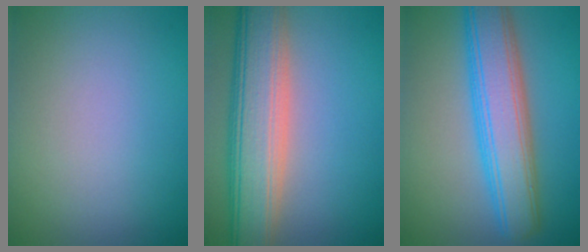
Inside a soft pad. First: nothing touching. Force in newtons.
{"total": 8.9, "press": 8.9, "slide": 0.8}
{"total": 7.6, "press": 7.6, "slide": 0.2}